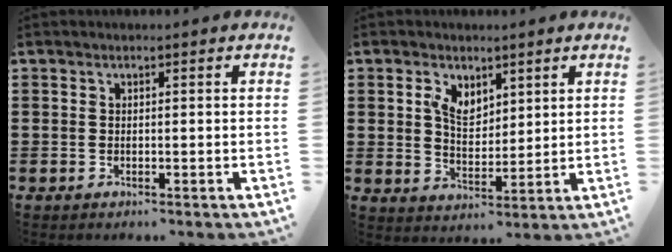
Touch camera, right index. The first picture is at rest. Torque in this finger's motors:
{"motor_torque": [0.88, 0.83, 0.41, 0.09]}